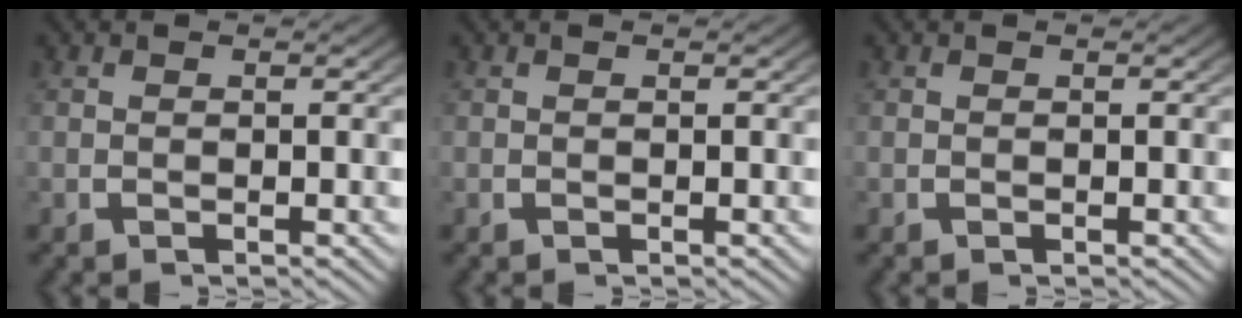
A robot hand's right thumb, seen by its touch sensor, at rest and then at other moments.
{"total": 0.0}
{"total": 0.0}